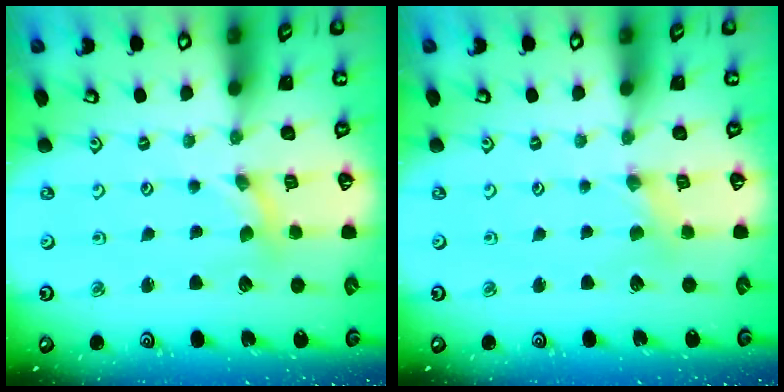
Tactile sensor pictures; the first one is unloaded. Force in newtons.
{"total": 2.1, "press": 2.1, "slide": 0.3}